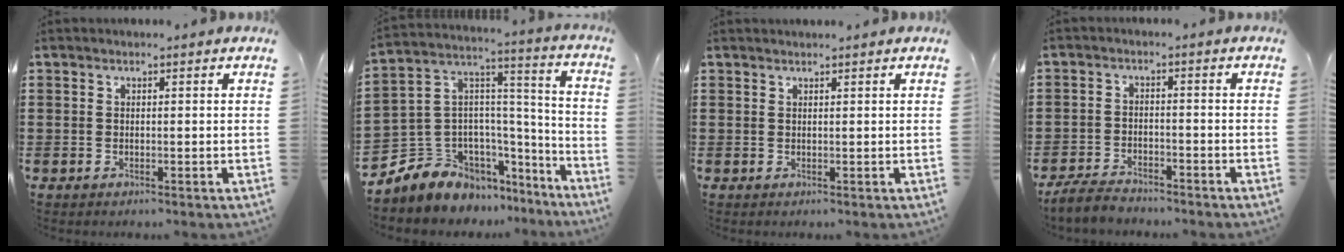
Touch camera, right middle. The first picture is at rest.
{"total": 8.0, "force": [-5.7, 5.7, -0.4], "torque": [-0.042, -0.024, -0.113]}
{"total": 0.6, "force": [0.6, 0.0, 0.0], "torque": [-0.001, -0.002, 0.011]}
{"total": 3.9, "force": [-3.7, 1.0, 0.8], "torque": [-0.031, 0.000, -0.081]}